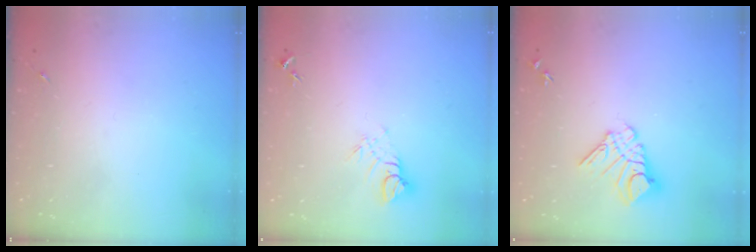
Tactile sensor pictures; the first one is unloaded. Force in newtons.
{"total": 6.6, "press": 6.6, "slide": 0.5}
{"total": 11.6, "press": 11.6, "slide": 1.2}